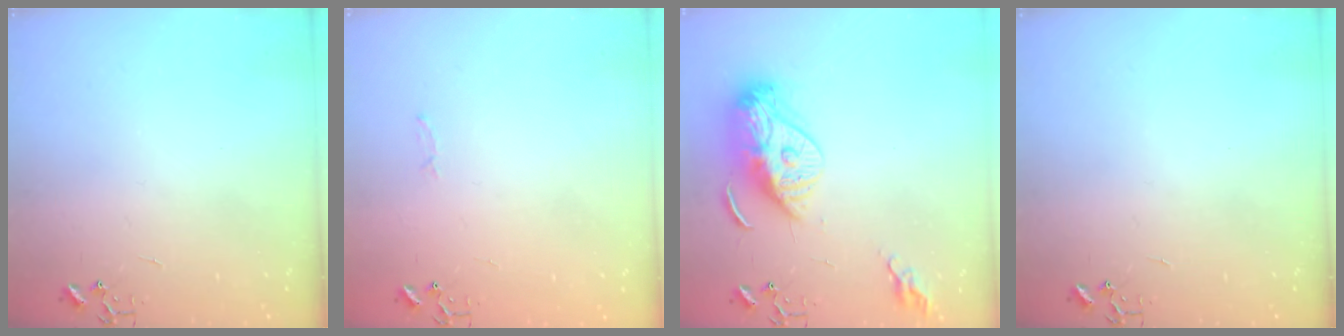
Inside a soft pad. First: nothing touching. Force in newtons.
{"total": 2.8, "press": 2.8, "slide": 0.4}
{"total": 15.5, "press": 15.4, "slide": 1.3}
{"total": 0.0}